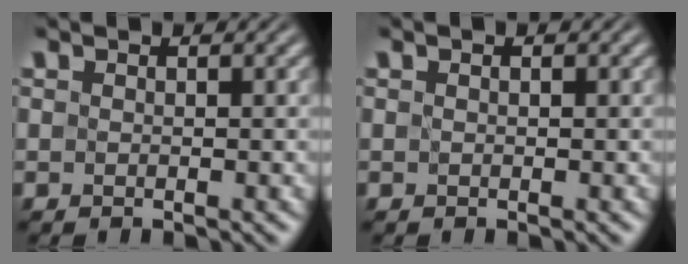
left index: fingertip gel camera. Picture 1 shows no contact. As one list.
[{"total": 0.0}]